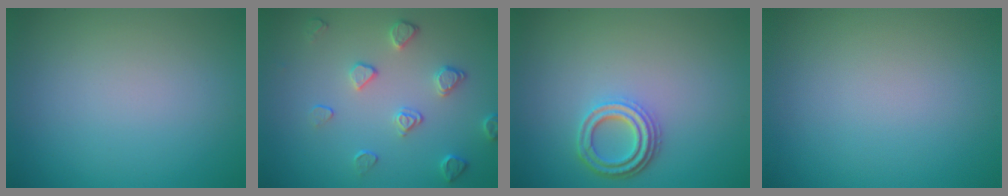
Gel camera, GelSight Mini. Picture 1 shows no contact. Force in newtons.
{"total": 2.4, "press": 1.9, "slide": 1.4}
{"total": 3.3, "press": 2.7, "slide": 2.0}
{"total": 0.0}